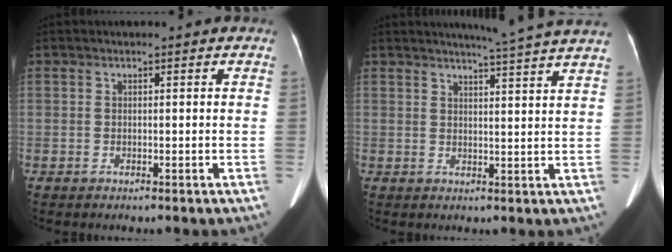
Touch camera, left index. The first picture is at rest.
{"total": 10.0, "force": [9.1, -1.6, 3.8], "torque": [-0.055, -0.020, 0.098]}